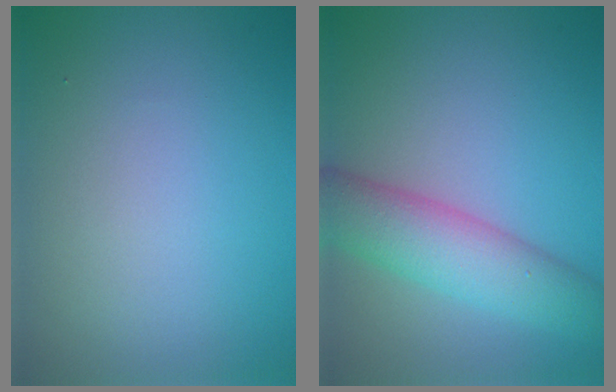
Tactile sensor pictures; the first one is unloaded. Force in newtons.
{"total": 6.2, "press": 6.2, "slide": 0.3}